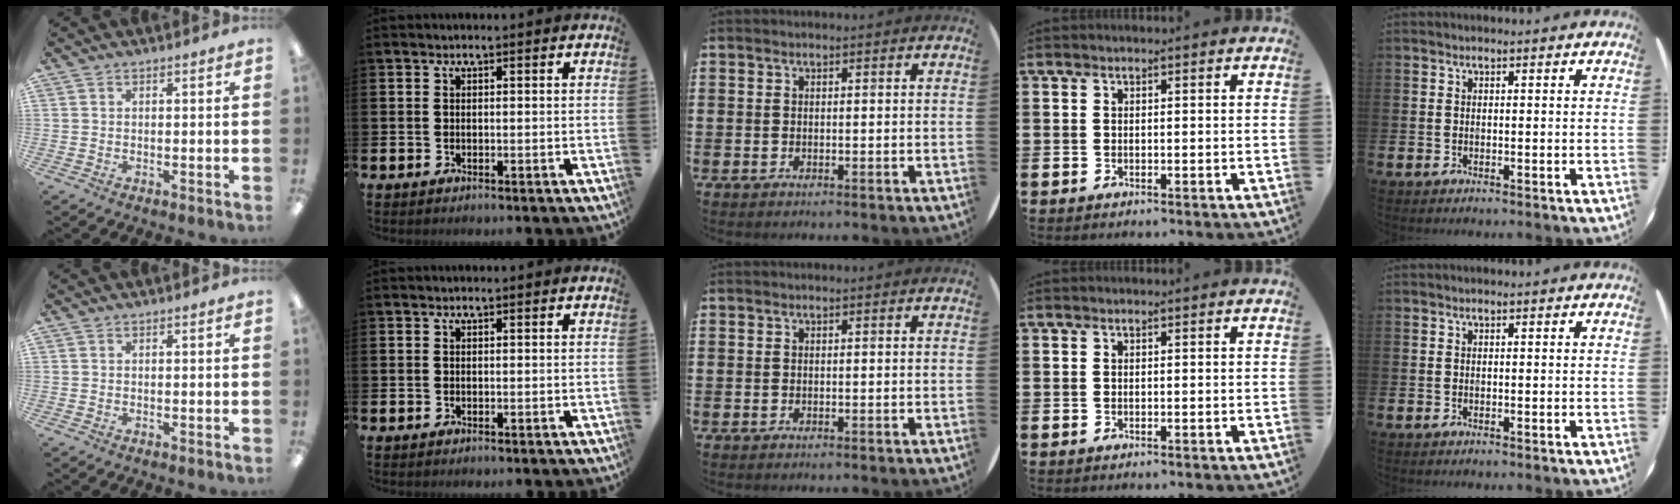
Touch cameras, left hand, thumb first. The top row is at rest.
{}